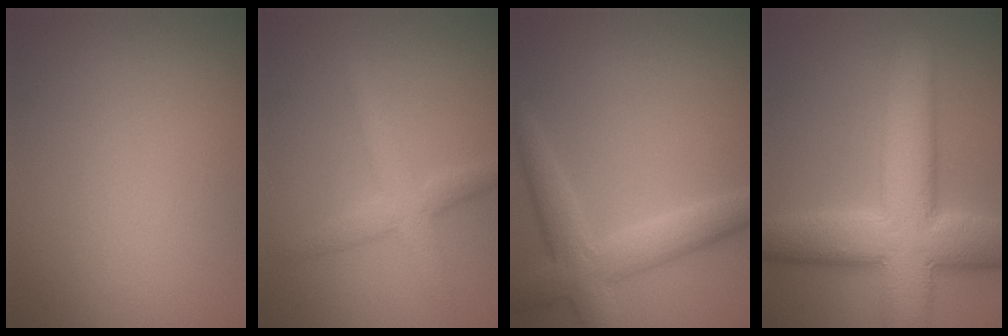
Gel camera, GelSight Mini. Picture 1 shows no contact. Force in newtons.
{"total": 2.9, "press": 2.9, "slide": 0.1}
{"total": 4.4, "press": 4.4, "slide": 0.2}
{"total": 11.1, "press": 11.1, "slide": 0.5}